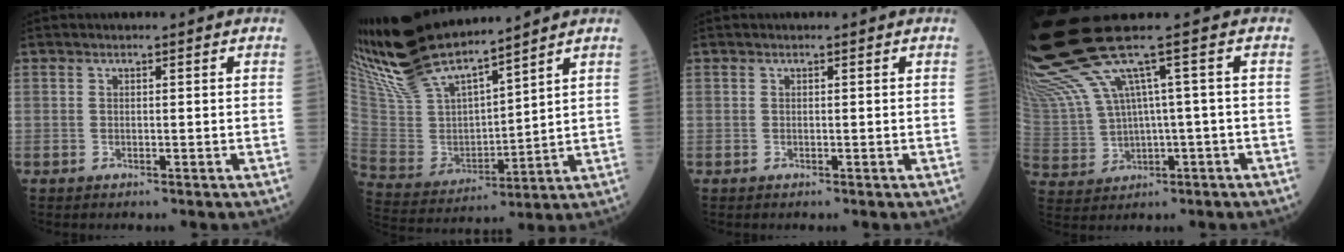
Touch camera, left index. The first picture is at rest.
{"total": 15.1, "force": [13.8, 2.0, 5.9], "torque": [-0.134, -0.001, 0.278]}
{"total": 0.0}
{"total": 11.3, "force": [6.4, 0.9, 9.3], "torque": [-0.217, 0.013, 0.142]}